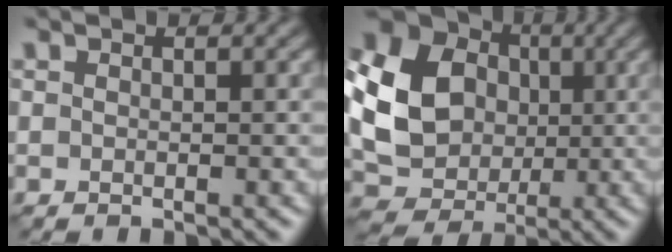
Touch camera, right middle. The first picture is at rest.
{"total": 14.5, "force": [0.3, 12.3, 7.6], "torque": [-0.171, -0.005, -0.010]}